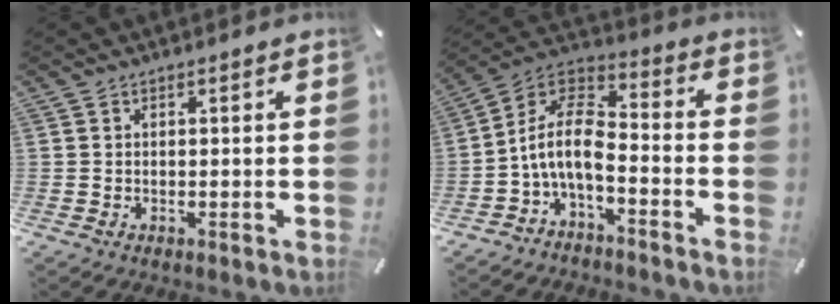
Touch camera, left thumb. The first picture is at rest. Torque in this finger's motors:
{"motor_torque": [-0.33, 1.23, 1.10, 0.67, 0.42]}